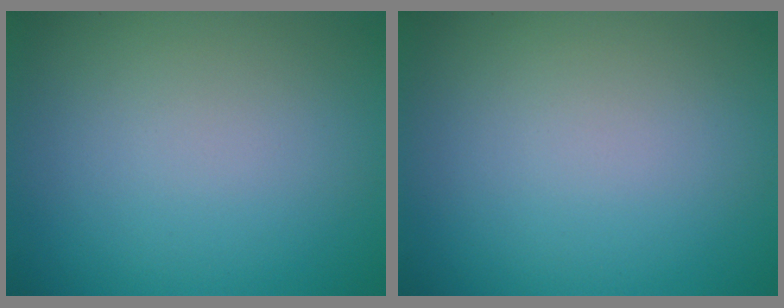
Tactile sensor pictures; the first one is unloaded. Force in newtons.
{"total": 0.0}